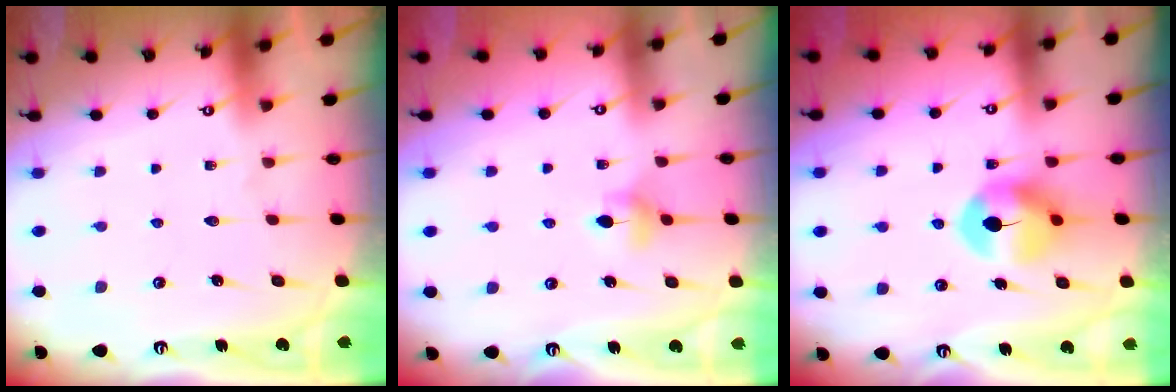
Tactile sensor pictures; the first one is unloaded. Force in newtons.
{"total": 5.0, "press": 4.9, "slide": 0.9}
{"total": 7.4, "press": 7.4, "slide": 0.3}